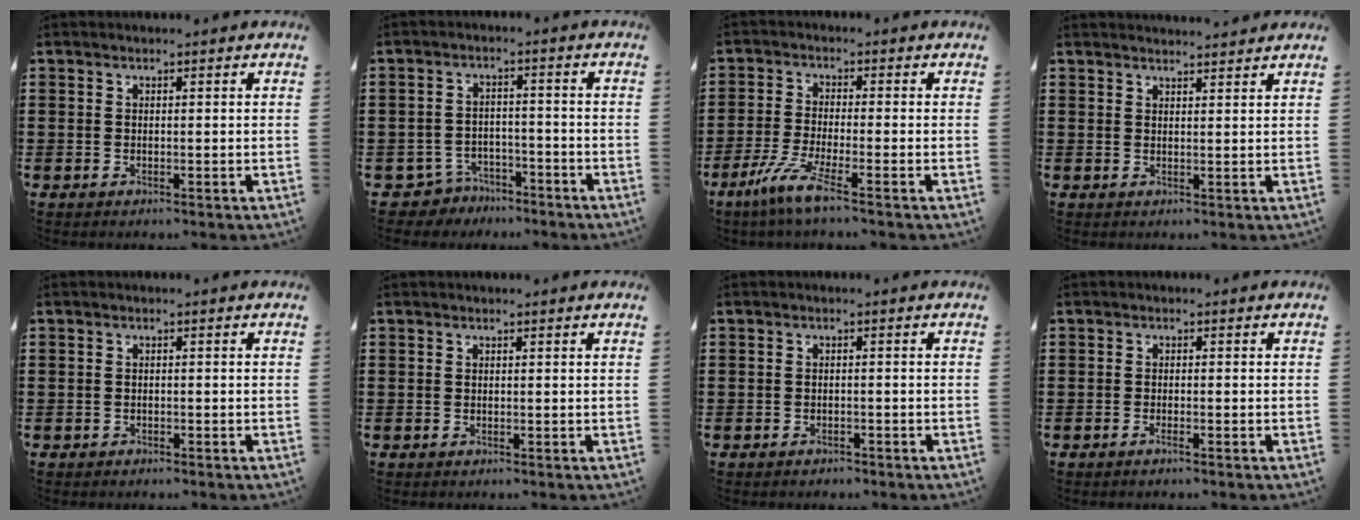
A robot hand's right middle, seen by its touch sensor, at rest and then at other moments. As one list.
[{"total": 4.2, "force": [-3.9, 1.5, 0.4], "torque": [-0.029, 0.004, -0.085]}, {"total": 5.9, "force": [-3.5, 0.3, 4.7], "torque": [-0.110, -0.018, -0.071]}, {"total": 1.8, "force": [1.8, 0.0, 0.2], "torque": [-0.008, 0.003, 0.034]}, {"total": 0.6, "force": [-0.6, 0.2, 0.0], "torque": [-0.002, 0.001, -0.013]}, {"total": 0.0}, {"total": 1.0, "force": [-1.0, 0.4, 0.0], "torque": [-0.002, 0.003, -0.022]}, {"total": 0.9, "force": [-0.6, 0.0, 0.7], "torque": [-0.012, -0.003, -0.011]}]